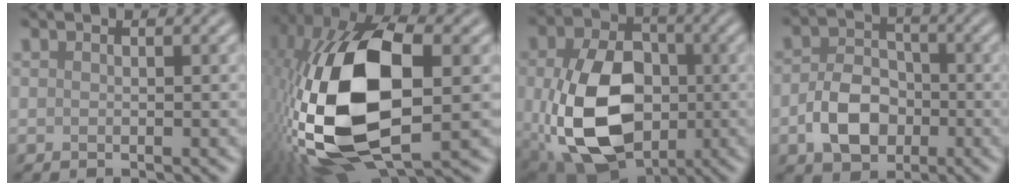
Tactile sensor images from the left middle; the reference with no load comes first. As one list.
[{"total": 17.2, "force": [-1.2, 9.0, 14.6], "torque": [-0.318, 0.000, -0.021]}, {"total": 12.6, "force": [-1.9, 8.7, 9.0], "torque": [-0.202, -0.023, -0.031]}, {"total": 5.0, "force": [-1.6, 3.7, 2.9], "torque": [-0.056, 0.004, -0.032]}]